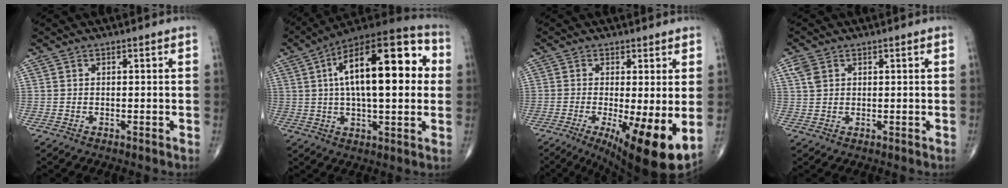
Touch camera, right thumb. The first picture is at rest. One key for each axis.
{"total": 24.1, "fx": 4.5, "fy": 9.5, "fz": 21.6, "tx": -0.329, "ty": 0.021, "tz": 0.059}
{"total": 12.8, "fx": -2.9, "fy": 2.9, "fz": 12.1, "tx": -0.180, "ty": -0.026, "tz": -0.036}
{"total": 2.8, "fx": 1.3, "fy": 2.0, "fz": 1.5, "tx": -0.030, "ty": 0.004, "tz": 0.030}